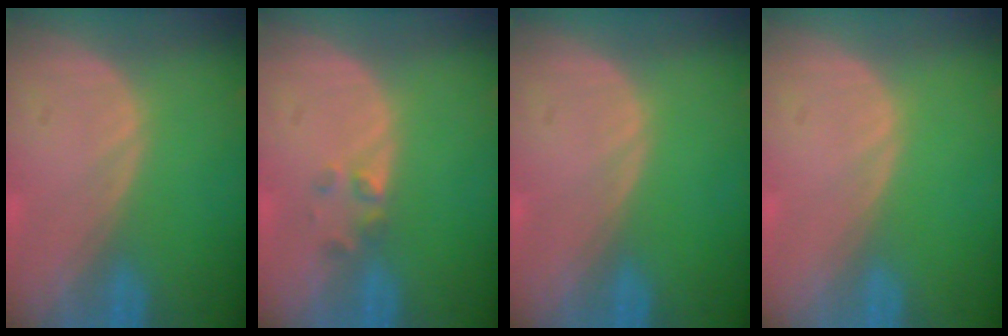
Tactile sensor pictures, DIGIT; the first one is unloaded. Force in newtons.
{"total": 1.9, "press": 1.7, "slide": 0.8}
{"total": 0.0}
{"total": 0.0}